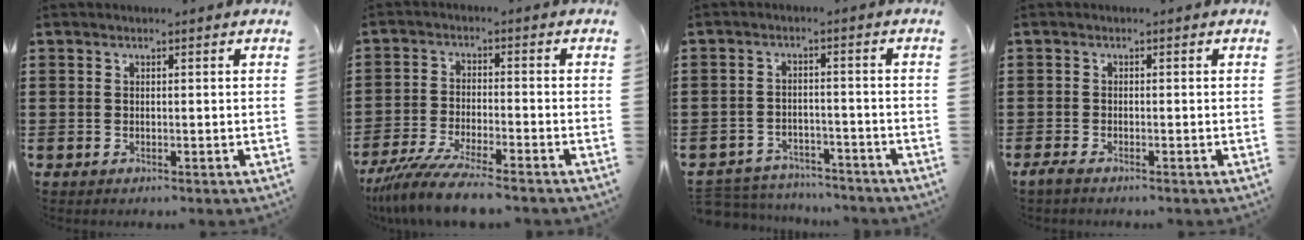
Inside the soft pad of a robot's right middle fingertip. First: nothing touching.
{"total": 7.2, "force": [-6.3, 0.0, 3.4], "torque": [-0.083, -0.016, -0.125]}
{"total": 3.9, "force": [-3.9, 0.7, -0.1], "torque": [-0.013, 0.001, -0.086]}
{"total": 1.1, "force": [-0.9, 0.3, 0.6], "torque": [-0.021, -0.004, -0.020]}